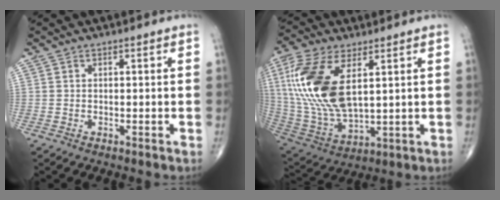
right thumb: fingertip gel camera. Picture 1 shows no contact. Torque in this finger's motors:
{"motor_torque": [-1.06, 2.19, 1.95, 0.82, 0.66]}